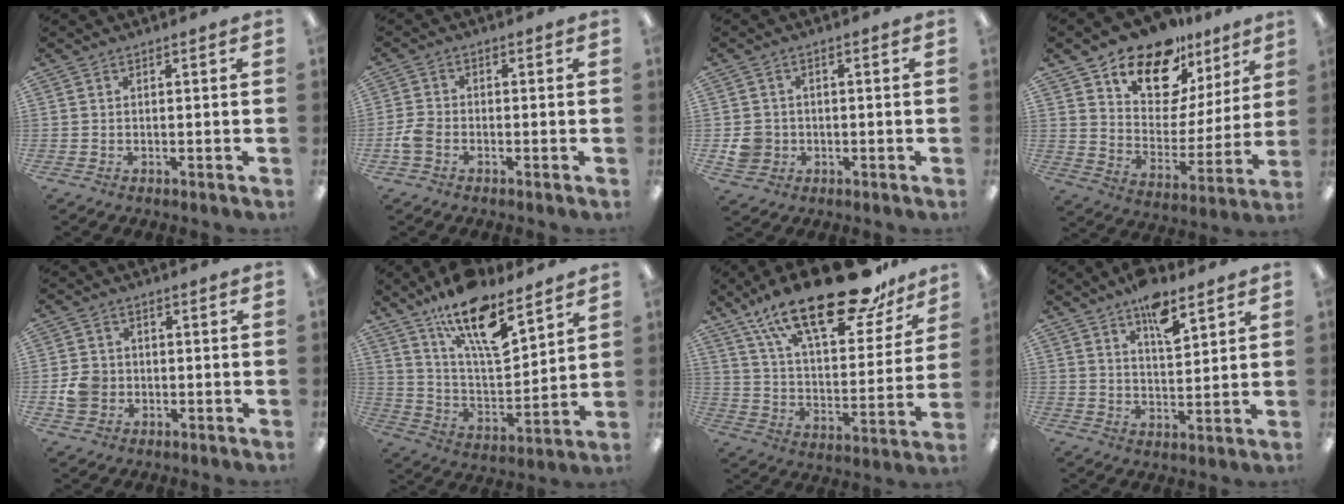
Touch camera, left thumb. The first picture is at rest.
{"total": 3.7, "force": [-1.6, 2.5, 2.2], "torque": [-0.048, 0.005, -0.031]}
{"total": 4.7, "force": [-0.7, 4.4, 1.5], "torque": [-0.013, 0.006, -0.012]}
{"total": 15.9, "force": [12.5, 8.1, 5.5], "torque": [-0.112, -0.088, 0.230]}
{"total": 5.4, "force": [-0.9, 4.9, 2.2], "torque": [-0.038, 0.008, -0.016]}
{"total": 18.1, "force": [12.4, 6.4, 11.6], "torque": [-0.193, -0.073, 0.211]}
{"total": 26.7, "force": [18.6, 9.4, 16.6], "torque": [-0.266, -0.114, 0.309]}
{"total": 9.4, "force": [6.5, 3.7, 5.8], "torque": [-0.081, -0.036, 0.108]}